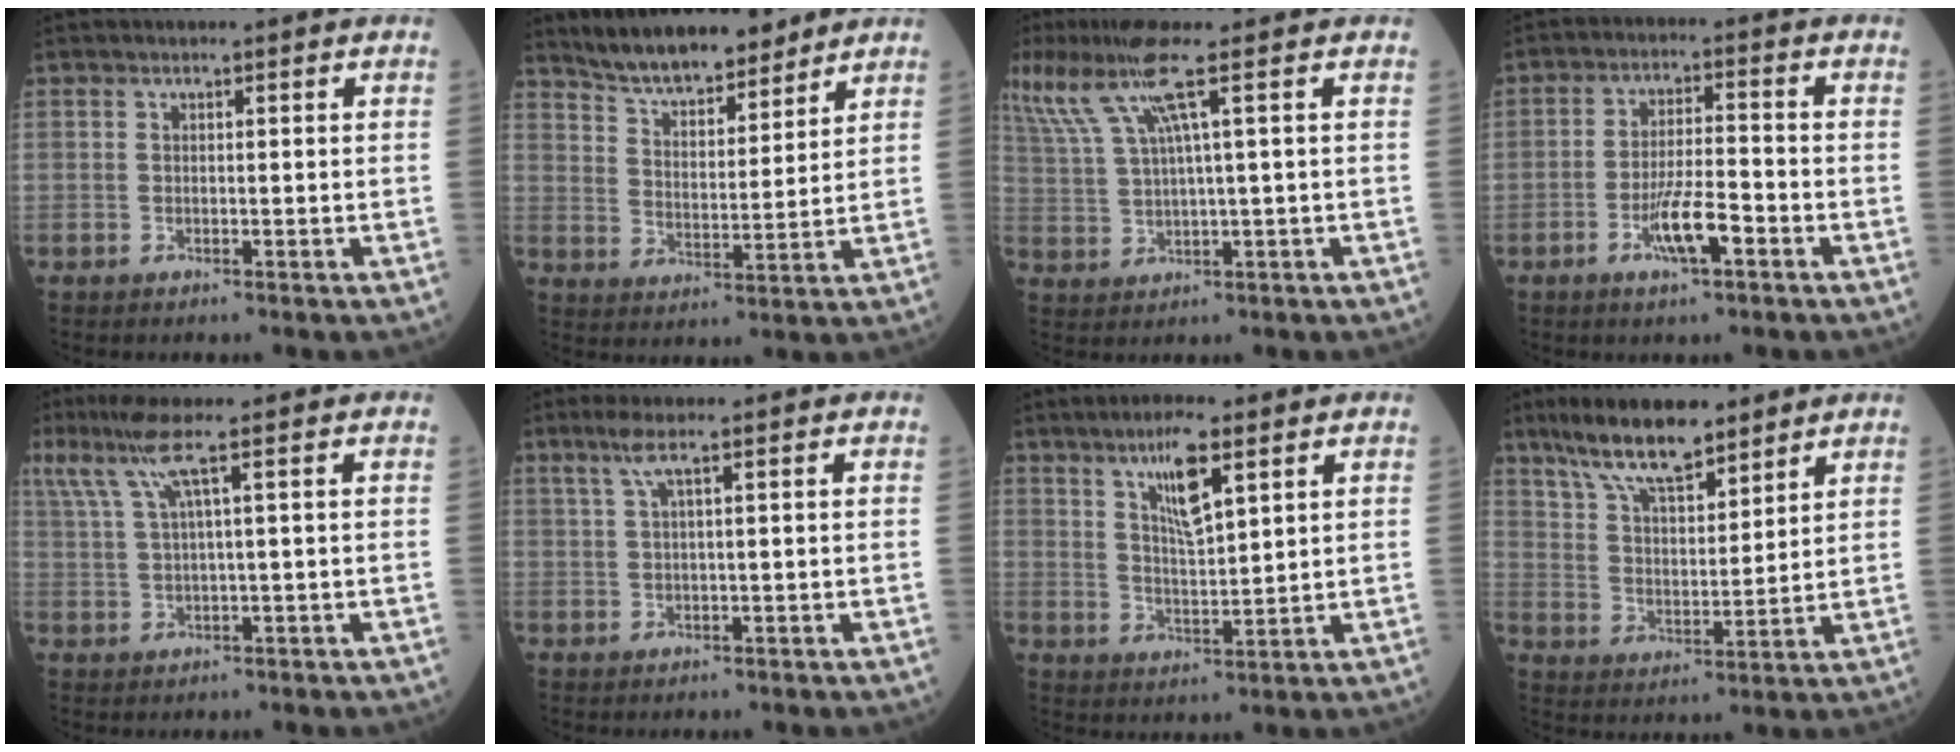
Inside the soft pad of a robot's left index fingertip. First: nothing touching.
{"total": 11.3, "force": [10.0, 2.8, 4.4], "torque": [-0.071, 0.007, 0.173]}
{"total": 9.6, "force": [5.3, -0.5, 8.0], "torque": [-0.184, 0.020, 0.110]}
{"total": 6.4, "force": [-3.2, 1.2, 5.4], "torque": [-0.108, -0.007, -0.056]}
{"total": 6.5, "force": [3.5, -0.5, 5.5], "torque": [-0.127, 0.013, 0.075]}
{"total": 3.0, "force": [1.7, -0.1, 2.5], "torque": [-0.064, 0.007, 0.039]}
{"total": 7.1, "force": [4.0, 1.2, 5.8], "torque": [-0.112, -0.001, 0.075]}
{"total": 12.2, "force": [9.4, 3.4, 7.0], "torque": [-0.134, 0.010, 0.171]}